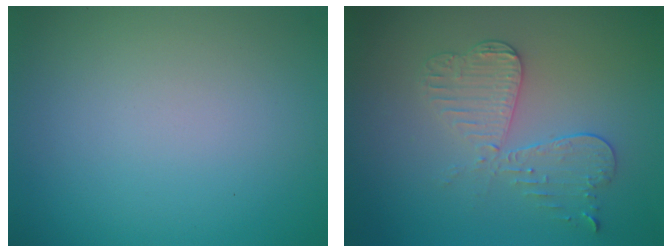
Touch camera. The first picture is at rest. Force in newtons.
{"total": 4.0, "press": 3.4, "slide": 2.0}